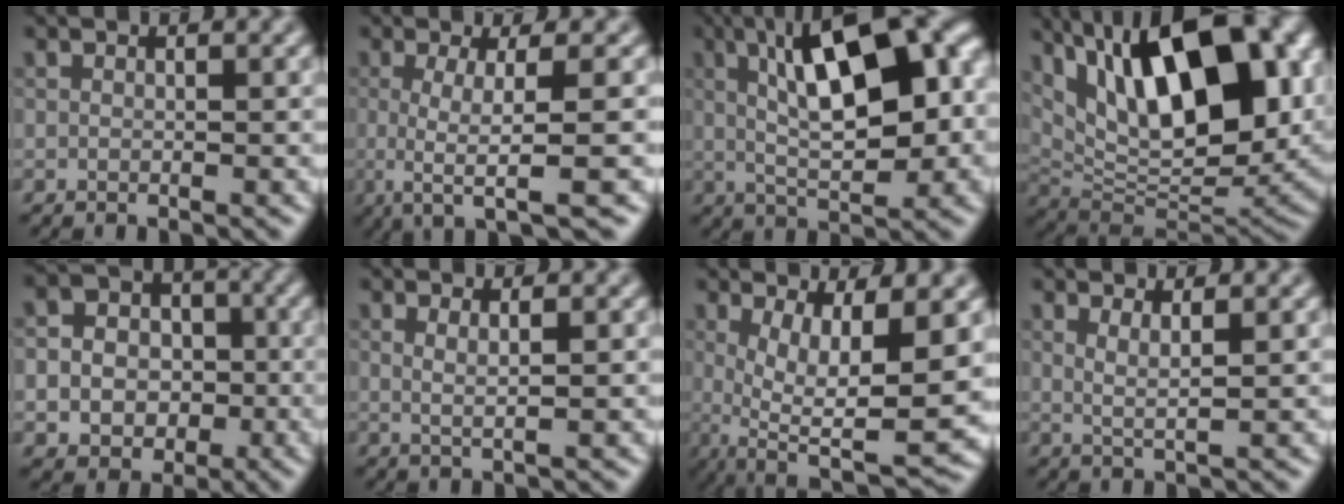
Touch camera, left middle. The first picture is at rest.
{"total": 5.5, "force": [-1.4, 1.0, 5.2], "torque": [-0.081, -0.008, -0.023]}
{"total": 12.8, "force": [2.4, 4.5, 11.7], "torque": [-0.164, 0.019, 0.034]}
{"total": 15.9, "force": [5.6, 7.4, 12.9], "torque": [-0.202, 0.010, 0.098]}
{"total": 7.6, "force": [-1.2, 6.9, 2.8], "torque": [-0.054, 0.015, -0.039]}
{"total": 1.3, "force": [0.1, 0.4, 1.2], "torque": [-0.018, 0.000, 0.002]}
{"total": 9.7, "force": [0.4, 2.8, 9.3], "torque": [-0.149, -0.012, 0.016]}
{"total": 1.6, "force": [0.6, 0.4, 1.4], "torque": [-0.022, -0.003, 0.011]}